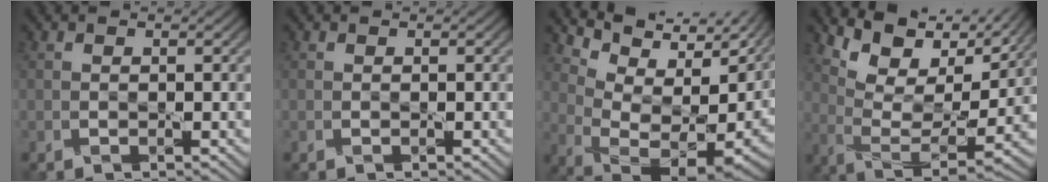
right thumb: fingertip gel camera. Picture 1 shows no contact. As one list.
[{"total": 0.0}, {"total": 13.1, "force": [5.7, 6.2, 10.0], "torque": [-0.173, 0.003, 0.122]}, {"total": 12.8, "force": [9.7, 3.3, 7.6], "torque": [-0.172, -0.005, 0.169]}]